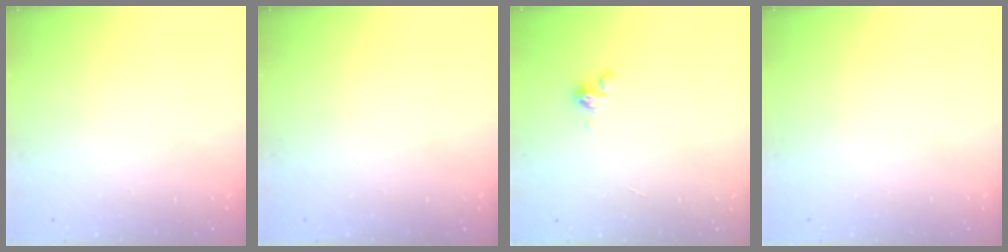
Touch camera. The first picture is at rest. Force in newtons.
{"total": 0.0}
{"total": 1.8, "press": 1.7, "slide": 0.4}
{"total": 0.0}